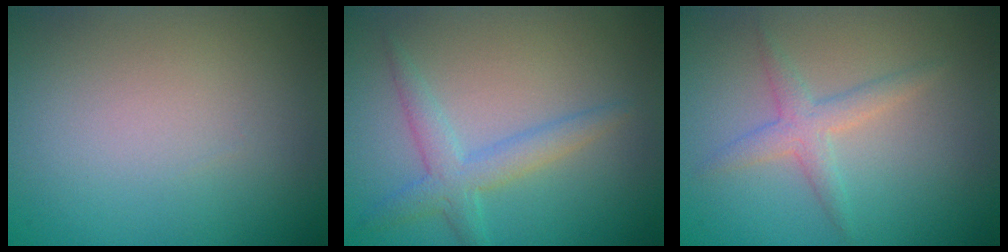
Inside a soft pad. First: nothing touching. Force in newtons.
{"total": 2.7, "press": 2.7, "slide": 0.0}
{"total": 2.2, "press": 2.2, "slide": 0.1}